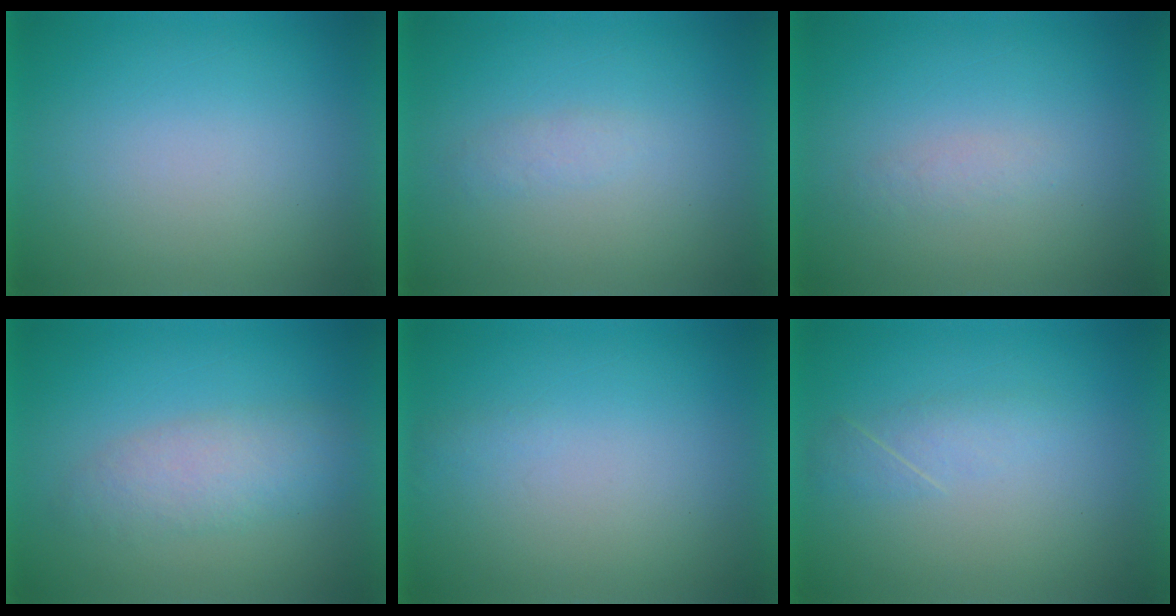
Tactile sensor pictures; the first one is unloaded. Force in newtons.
{"total": 1.5}
{"total": 1.3}
{"total": 3.2}
{"total": 1.1}
{"total": 2.2}